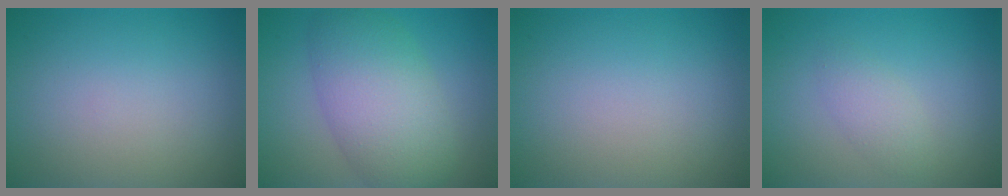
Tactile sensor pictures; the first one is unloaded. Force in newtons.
{"total": 7.2, "press": 7.2, "slide": 0.4}
{"total": 0.0}
{"total": 1.7, "press": 1.7, "slide": 0.1}